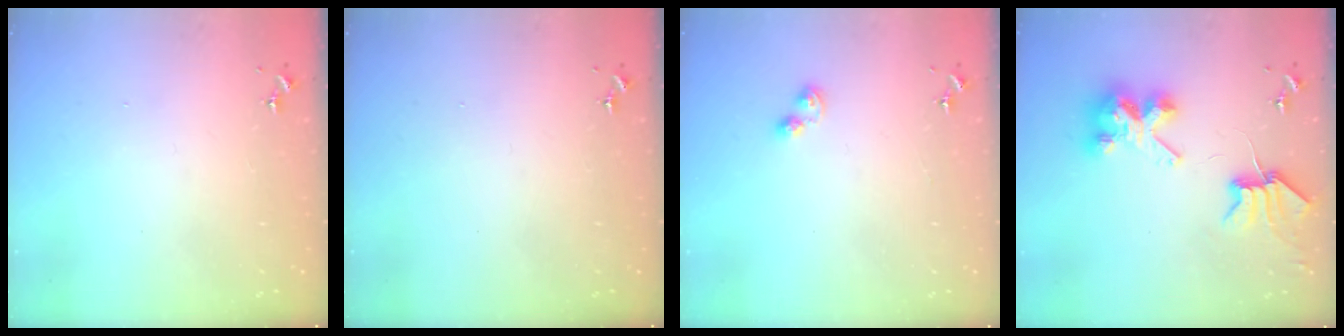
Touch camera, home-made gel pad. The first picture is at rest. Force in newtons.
{"total": 0.0}
{"total": 4.1, "press": 4.1, "slide": 0.5}
{"total": 8.5, "press": 8.4, "slide": 1.1}